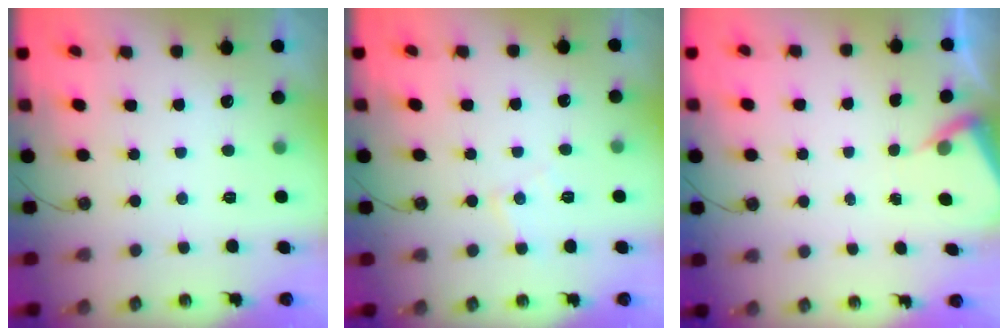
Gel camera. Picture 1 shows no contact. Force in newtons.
{"total": 5.5, "press": 5.5, "slide": 0.3}
{"total": 3.3, "press": 3.3, "slide": 0.6}